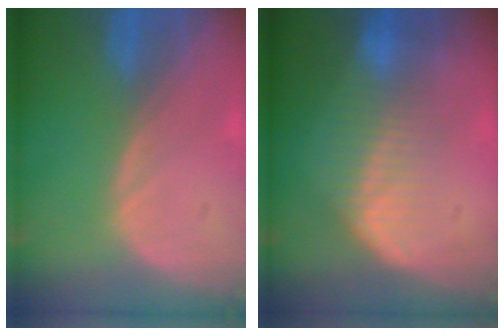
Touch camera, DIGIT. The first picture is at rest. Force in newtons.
{"total": 6.8, "press": 6.4, "slide": 2.3}